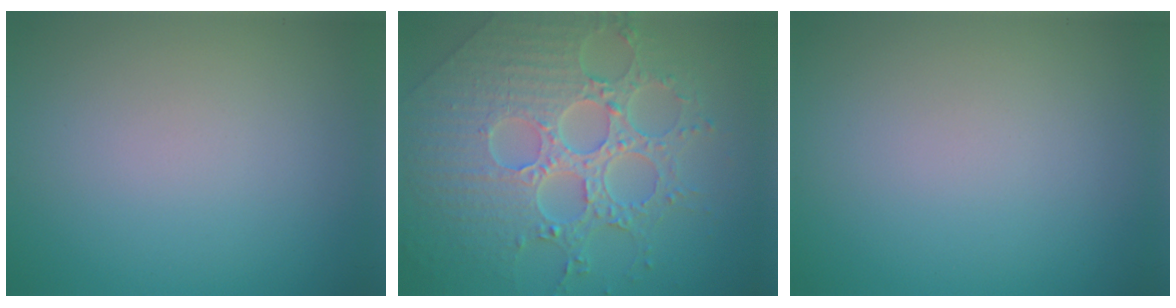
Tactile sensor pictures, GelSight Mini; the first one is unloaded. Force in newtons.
{"total": 8.7, "press": 6.3, "slide": 5.9}
{"total": 0.0}